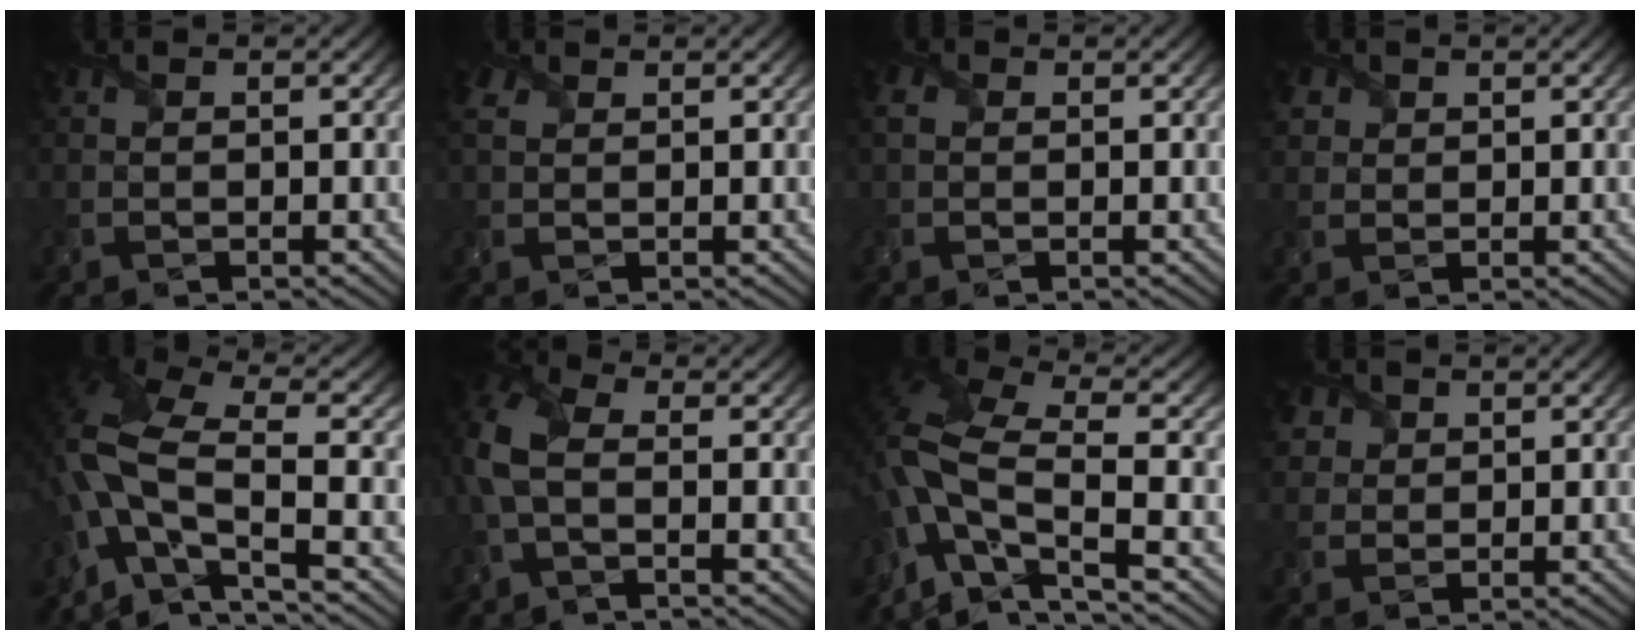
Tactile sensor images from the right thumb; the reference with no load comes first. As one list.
[{"total": 2.2, "force": [1.5, 1.3, 1.0], "torque": [-0.029, 0.011, 0.028]}, {"total": 1.8, "force": [0.6, 1.4, 0.9], "torque": [-0.024, 0.006, 0.008]}, {"total": 2.8, "force": [1.3, 2.3, 0.8], "torque": [-0.029, 0.001, 0.028]}, {"total": 11.9, "force": [-4.1, 4.6, 10.1], "torque": [-0.234, -0.010, -0.083]}, {"total": 5.6, "force": [-0.5, 3.1, 4.7], "torque": [-0.125, 0.005, -0.022]}, {"total": 12.2, "force": [-4.9, 4.9, 10.1], "torque": [-0.235, -0.015, -0.096]}, {"total": 3.6, "force": [1.9, 2.9, 1.1], "torque": [-0.041, -0.003, 0.043]}]